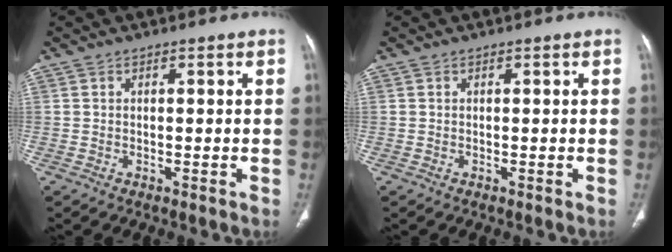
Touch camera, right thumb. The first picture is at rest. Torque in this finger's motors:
{"motor_torque": [0.00, 0.00, 0.06, -0.09, 0.01]}